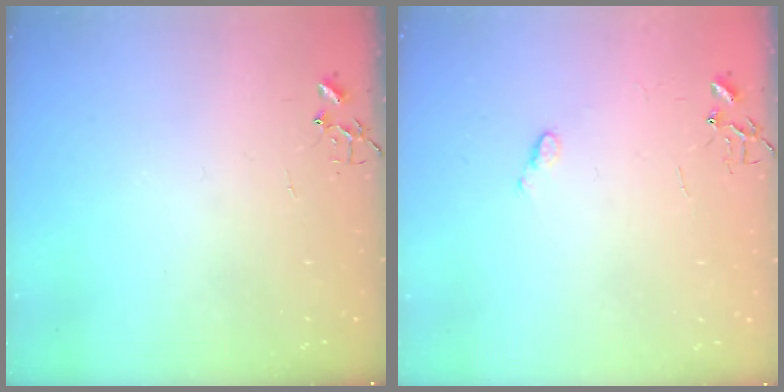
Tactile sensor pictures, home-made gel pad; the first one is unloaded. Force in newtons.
{"total": 4.8, "press": 4.8, "slide": 0.5}